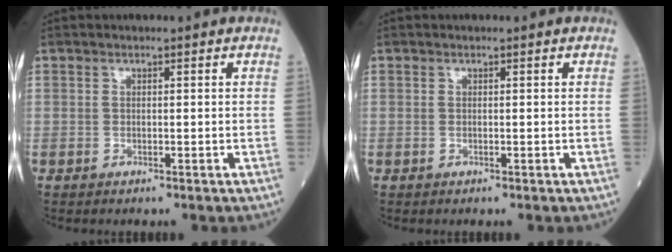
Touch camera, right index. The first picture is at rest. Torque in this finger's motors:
{"motor_torque": [0.01, 0.01, 0.01, 0.00]}